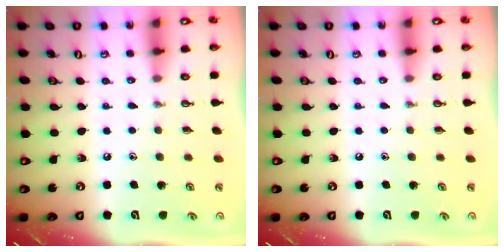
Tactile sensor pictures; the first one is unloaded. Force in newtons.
{"total": 0.0}